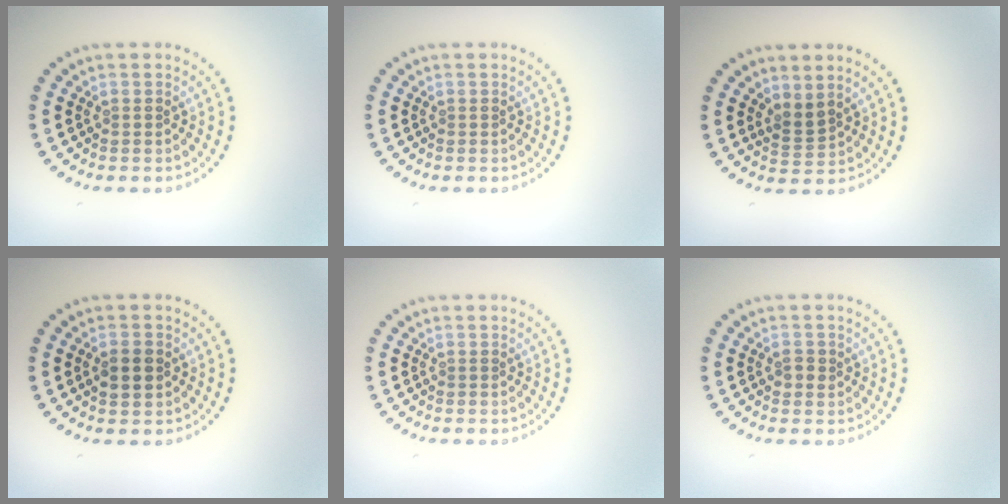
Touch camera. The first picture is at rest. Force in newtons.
{"total": 0.0}
{"total": 1.8, "press": 1.3, "slide": 1.3}
{"total": 2.5, "press": 2.5, "slide": 0.2}
{"total": 0.0}
{"total": 1.2, "press": 1.2, "slide": 0.2}